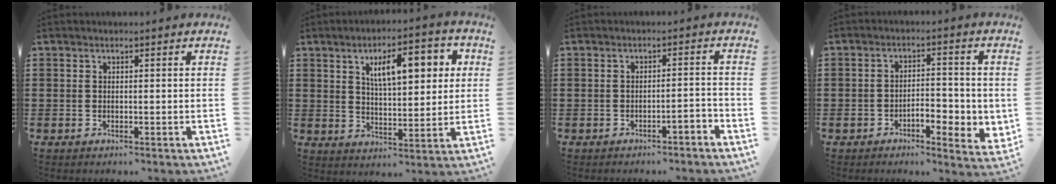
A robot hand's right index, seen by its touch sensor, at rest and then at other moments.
{"total": 9.4, "force": [3.6, 3.5, 8.0], "torque": [-0.137, 0.005, 0.055]}
{"total": 2.2, "force": [-1.9, 0.1, 1.1], "torque": [-0.022, 0.003, -0.038]}
{"total": 4.6, "force": [-2.0, 2.3, 3.5], "torque": [-0.054, 0.006, -0.039]}